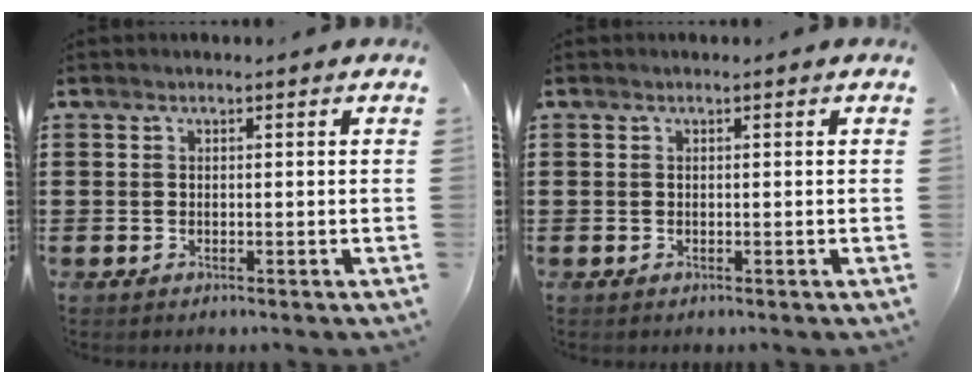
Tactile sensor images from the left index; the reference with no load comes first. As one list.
[{"total": 0.0}]